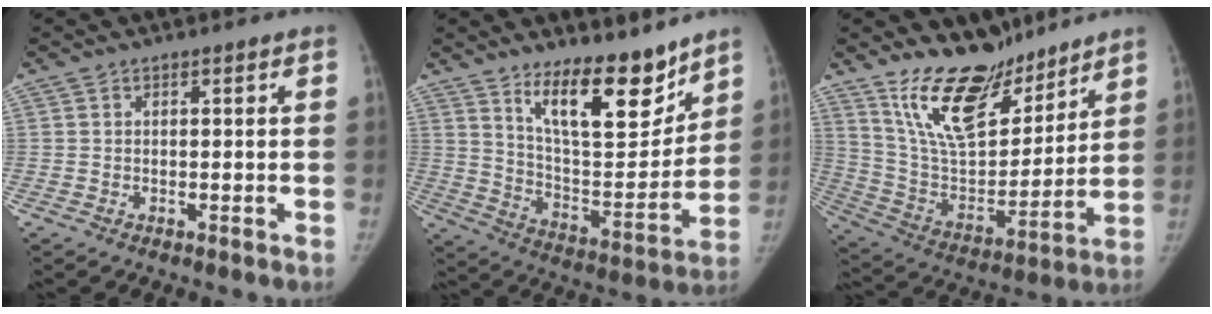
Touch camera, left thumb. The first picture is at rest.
{"total": 16.7, "force": [12.0, 5.7, 10.0], "torque": [-0.108, -0.098, 0.206]}
{"total": 17.9, "force": [14.0, 7.5, 8.3], "torque": [-0.098, -0.092, 0.259]}